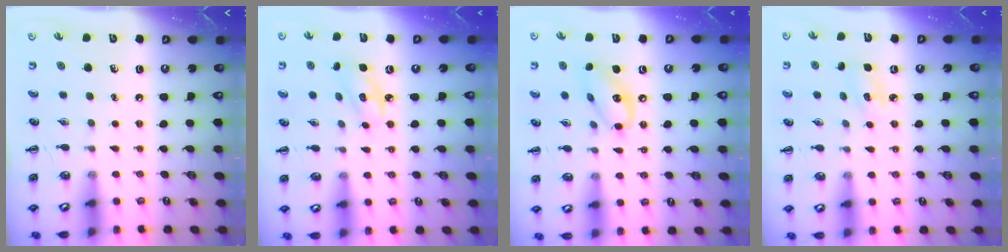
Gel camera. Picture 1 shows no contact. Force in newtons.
{"total": 2.9, "press": 2.8, "slide": 0.6}
{"total": 10.1, "press": 9.9, "slide": 1.9}
{"total": 4.2, "press": 4.0, "slide": 1.3}